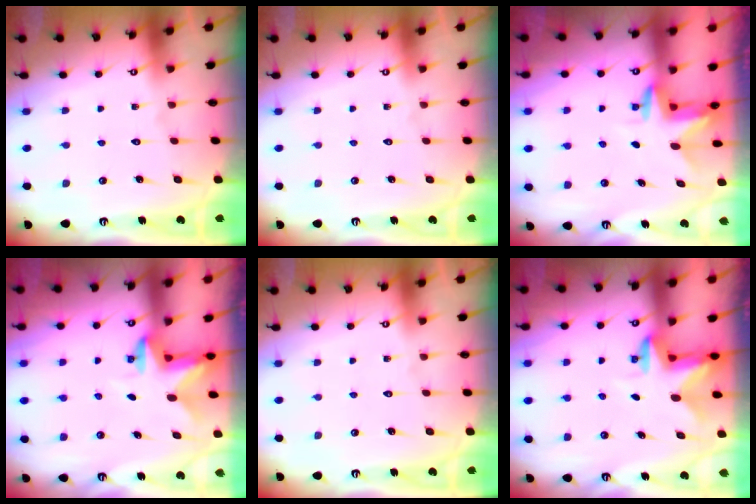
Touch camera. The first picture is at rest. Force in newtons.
{"total": 0.0}
{"total": 2.6, "press": 2.6, "slide": 0.1}
{"total": 2.8, "press": 2.8, "slide": 0.6}
{"total": 0.0}
{"total": 2.6, "press": 2.5, "slide": 0.5}